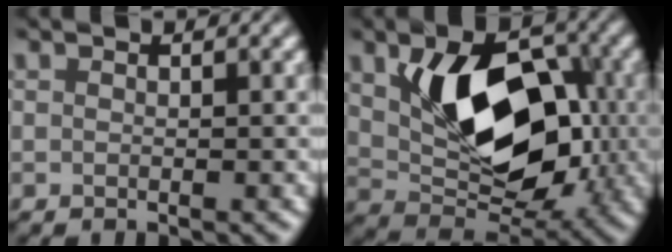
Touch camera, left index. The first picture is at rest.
{"total": 10.5, "force": [0.9, 6.5, 8.2], "torque": [-0.133, -0.004, 0.020]}